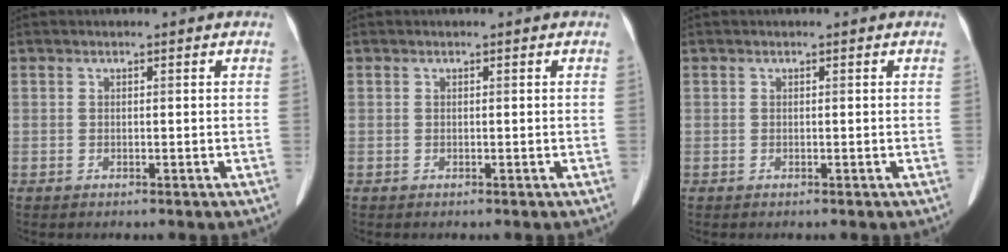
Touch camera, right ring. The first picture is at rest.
{"total": 0.0}
{"total": 0.0}